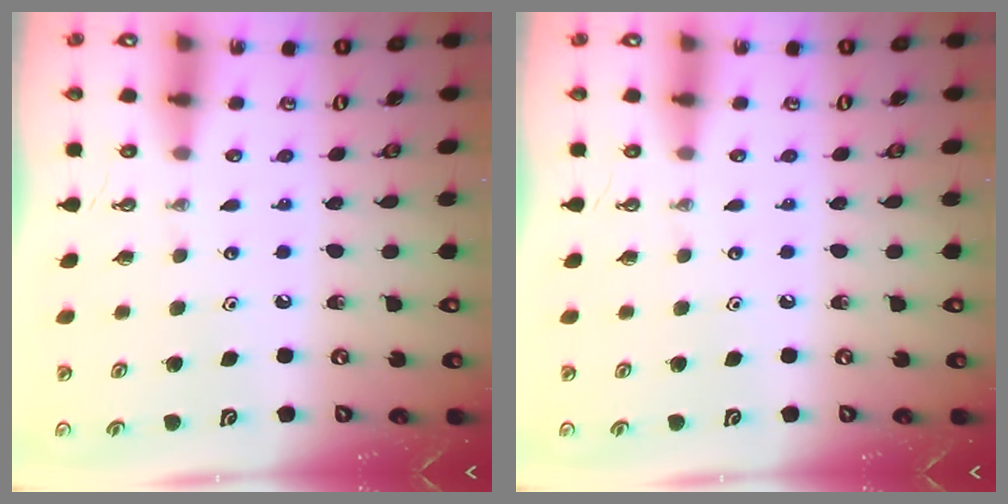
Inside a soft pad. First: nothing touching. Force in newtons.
{"total": 0.0}